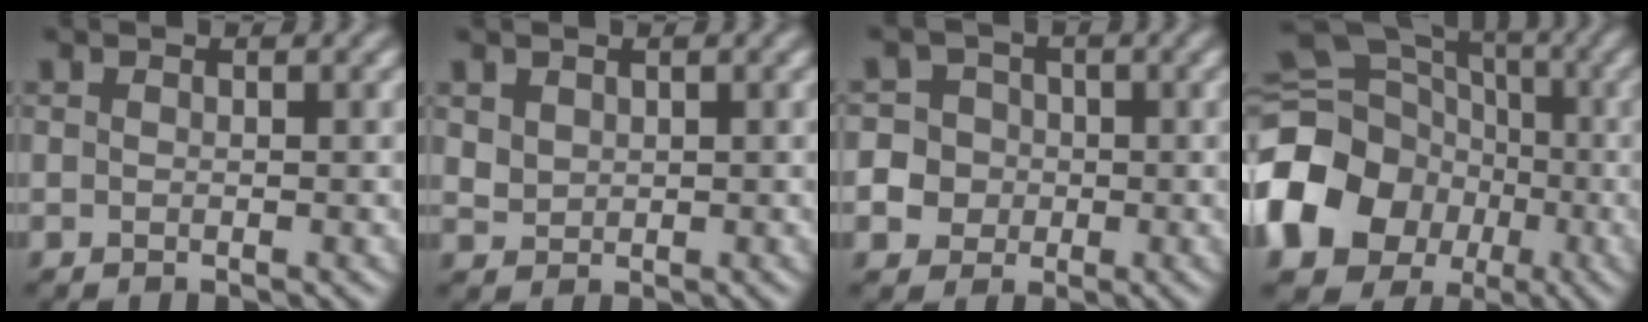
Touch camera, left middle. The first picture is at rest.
{"total": 1.5, "force": [0.8, 1.2, 0.5], "torque": [-0.012, -0.003, 0.022]}
{"total": 8.1, "force": [-1.1, 7.7, 2.3], "torque": [-0.049, 0.020, -0.036]}
{"total": 17.5, "force": [-5.0, 15.0, 7.4], "torque": [-0.168, -0.025, -0.116]}